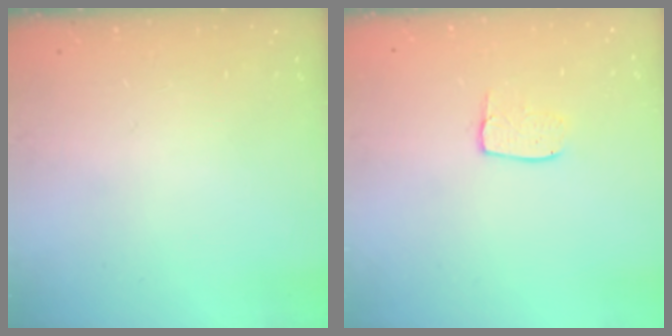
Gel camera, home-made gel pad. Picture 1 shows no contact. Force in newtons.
{"total": 5.6, "press": 5.6, "slide": 0.3}